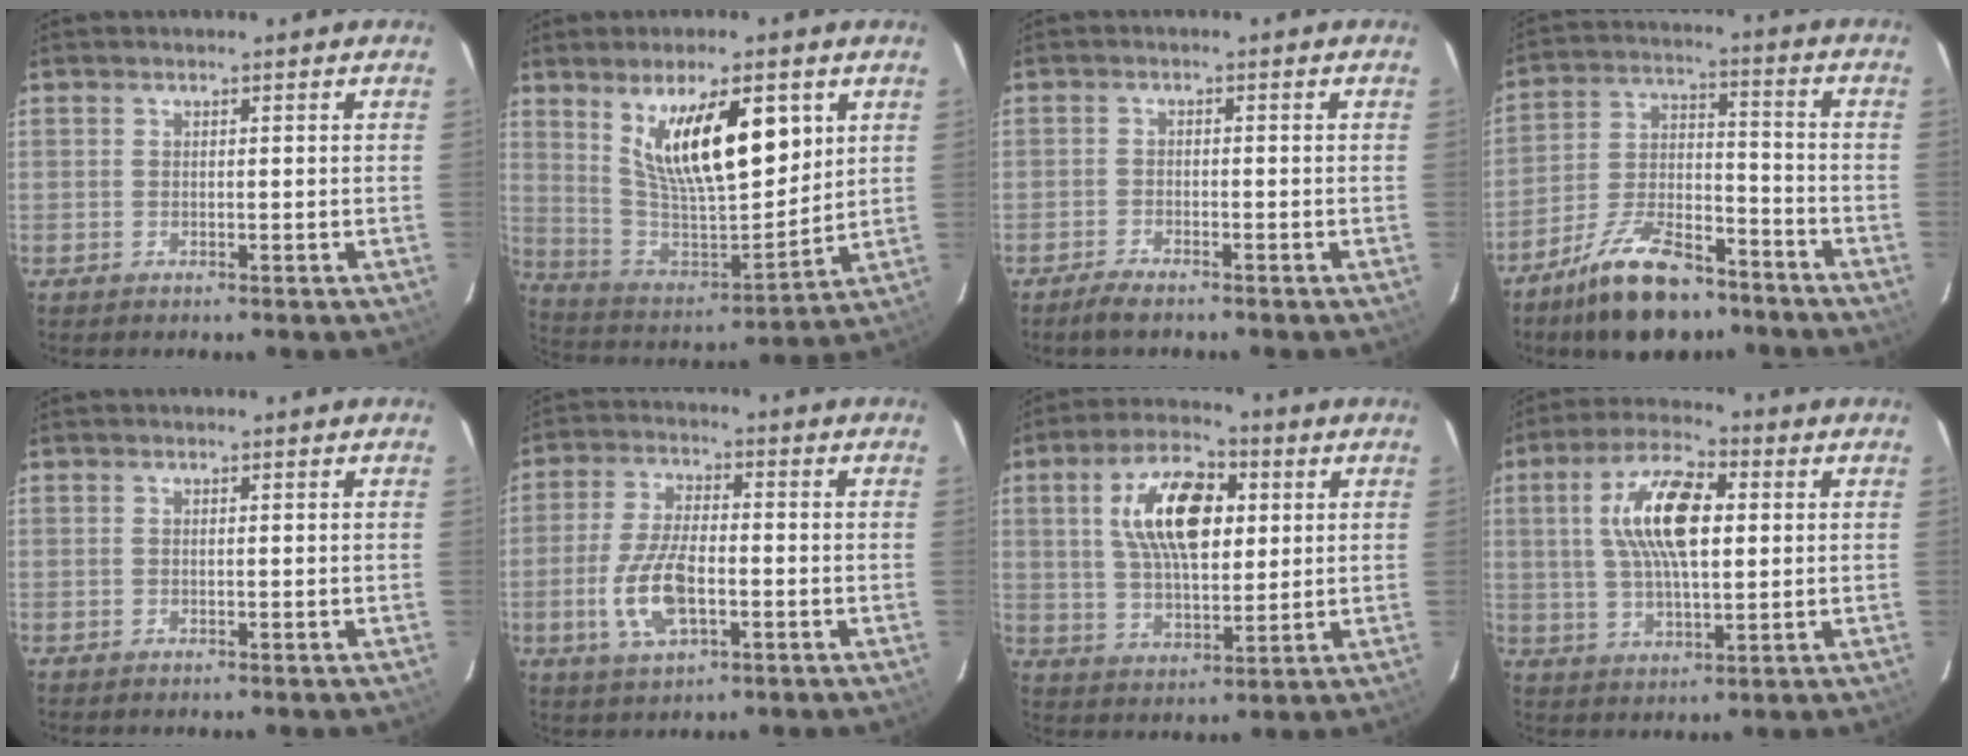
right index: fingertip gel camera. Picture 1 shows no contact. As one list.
[{"total": 18.1, "force": [7.6, 6.3, 15.1], "torque": [-0.257, -0.009, 0.151]}, {"total": 3.0, "force": [-2.6, 0.6, 1.3], "torque": [-0.043, -0.004, -0.051]}, {"total": 15.4, "force": [-11.3, 6.2, 8.4], "torque": [-0.167, 0.011, -0.194]}, {"total": 0.0}, {"total": 10.5, "force": [-2.9, 4.6, 9.0], "torque": [-0.191, -0.003, -0.051]}, {"total": 14.2, "force": [3.7, 7.1, 11.8], "torque": [-0.210, 0.022, 0.067]}, {"total": 13.2, "force": [2.6, 5.2, 11.8], "torque": [-0.222, 0.017, 0.047]}]